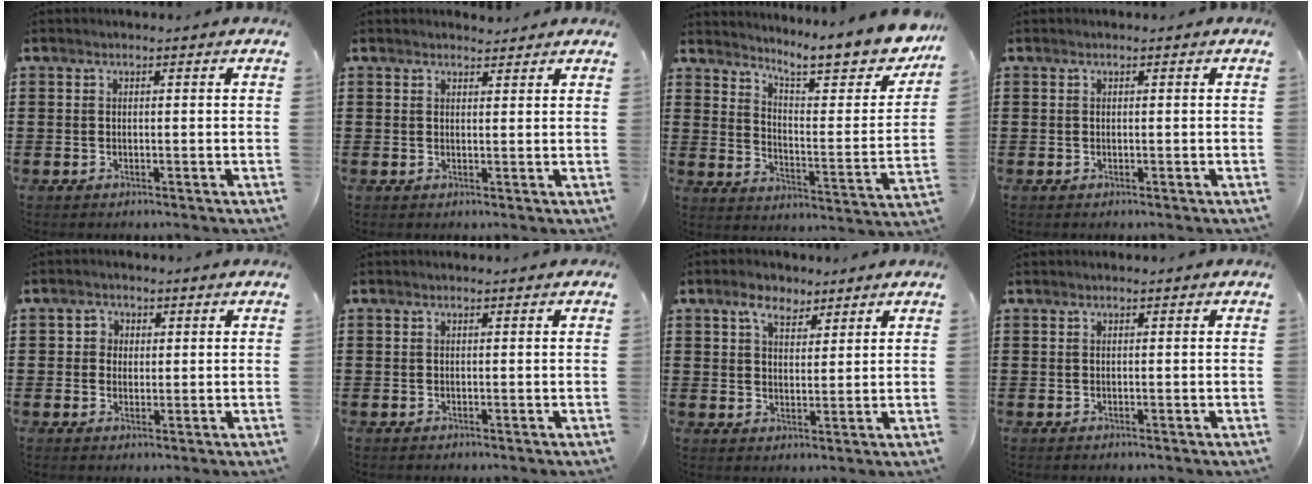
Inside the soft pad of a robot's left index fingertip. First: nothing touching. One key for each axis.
{"total": 1.5, "fx": 1.5, "fy": 0.4, "fz": 0.0, "tx": 0.004, "ty": 0.000, "tz": 0.027}
{"total": 8.6, "fx": 7.3, "fy": 1.4, "fz": 4.3, "tx": -0.085, "ty": -0.060, "tz": 0.114}
{"total": 0.0}
{"total": 2.2, "fx": 0.5, "fy": 2.1, "fz": 0.5, "tx": -0.020, "ty": 0.009, "tz": 0.006}
{"total": 0.0}
{"total": 4.7, "fx": 3.3, "fy": 2.6, "fz": 2.0, "tx": -0.045, "ty": 0.009, "tz": 0.060}
{"total": 0.0}